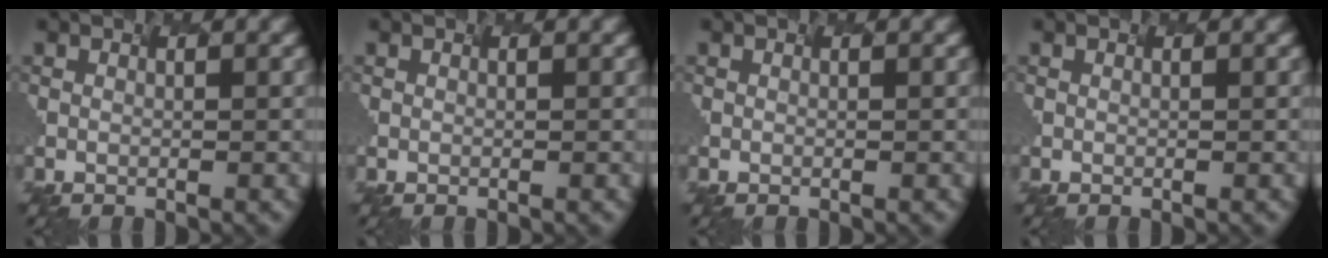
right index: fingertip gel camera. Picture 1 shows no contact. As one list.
[{"total": 0.0}, {"total": 0.0}, {"total": 0.0}]